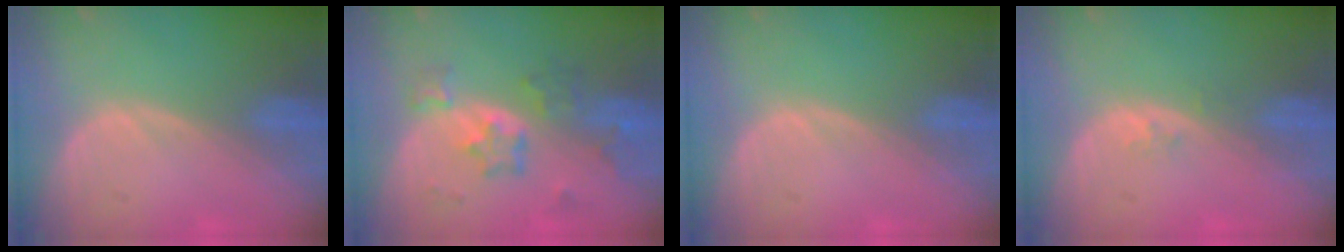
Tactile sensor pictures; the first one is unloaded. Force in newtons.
{"total": 7.2, "press": 6.5, "slide": 3.1}
{"total": 0.0}
{"total": 1.1, "press": 0.8, "slide": 0.7}